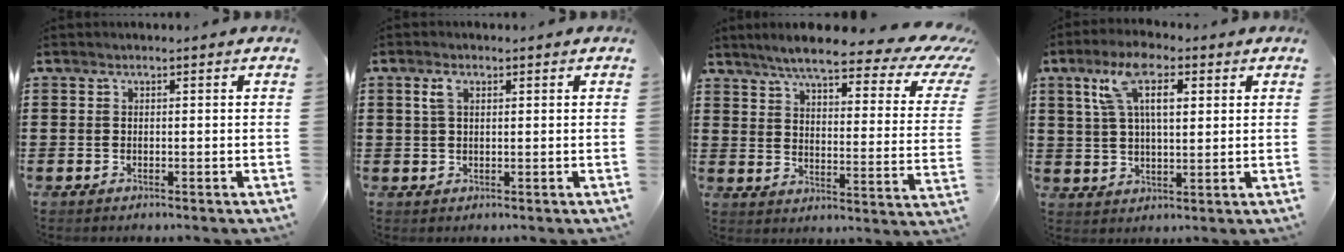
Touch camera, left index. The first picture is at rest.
{"total": 2.5, "force": [1.1, 1.1, 1.9], "torque": [-0.043, 0.006, 0.020]}
{"total": 7.6, "force": [5.9, 1.1, 4.7], "torque": [-0.101, -0.037, 0.093]}
{"total": 8.5, "force": [3.9, 3.4, 6.8], "torque": [-0.136, 0.011, 0.067]}